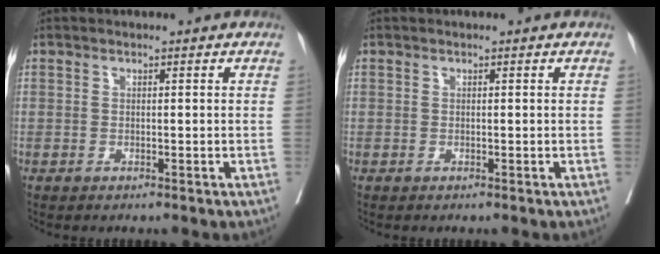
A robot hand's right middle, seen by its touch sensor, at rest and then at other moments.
{"total": 0.0}